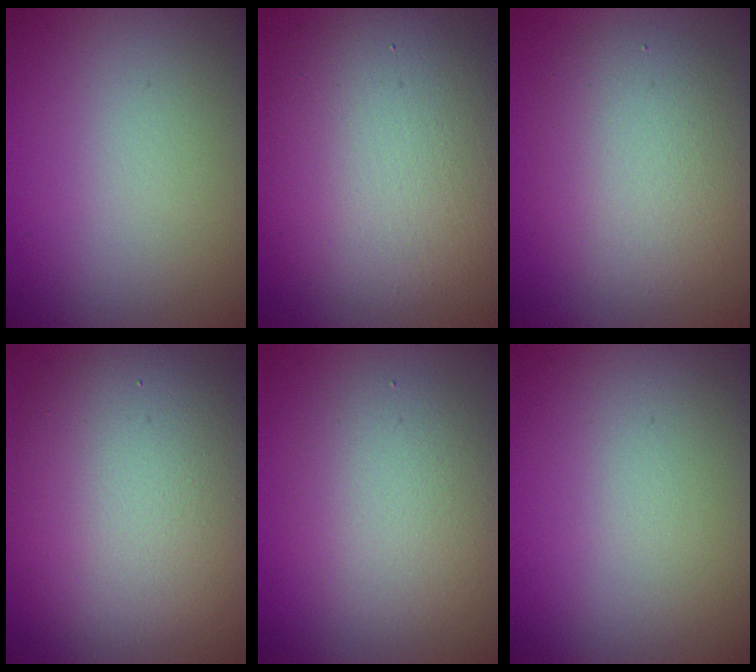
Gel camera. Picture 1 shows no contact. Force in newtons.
{"total": 10.3, "press": 10.3, "slide": 0.4}
{"total": 5.7, "press": 5.7, "slide": 0.4}
{"total": 10.5, "press": 10.5, "slide": 0.9}
{"total": 4.2, "press": 4.2, "slide": 0.1}
{"total": 0.0}